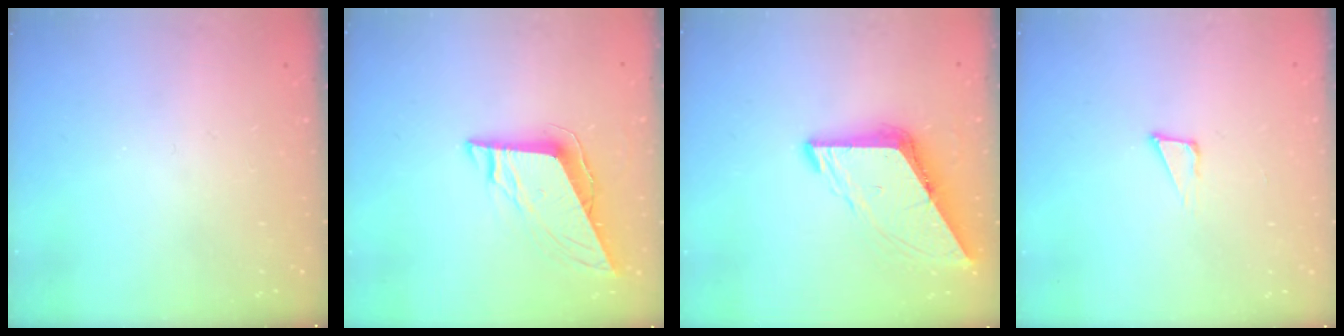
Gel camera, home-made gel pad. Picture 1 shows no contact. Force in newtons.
{"total": 9.0, "press": 8.9, "slide": 1.5}
{"total": 9.1, "press": 9.0, "slide": 1.1}
{"total": 3.3, "press": 3.2, "slide": 0.8}